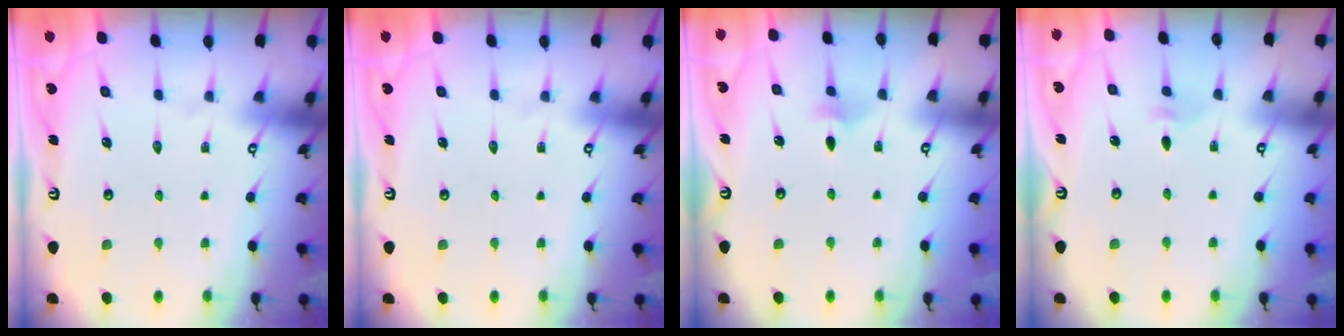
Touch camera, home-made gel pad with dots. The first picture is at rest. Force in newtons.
{"total": 0.0}
{"total": 3.6, "press": 3.5, "slide": 0.8}
{"total": 2.8, "press": 2.7, "slide": 0.6}